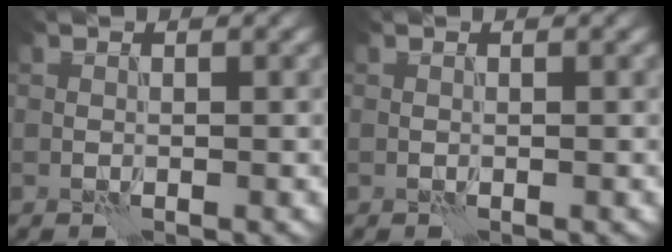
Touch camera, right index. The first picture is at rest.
{"total": 0.0}